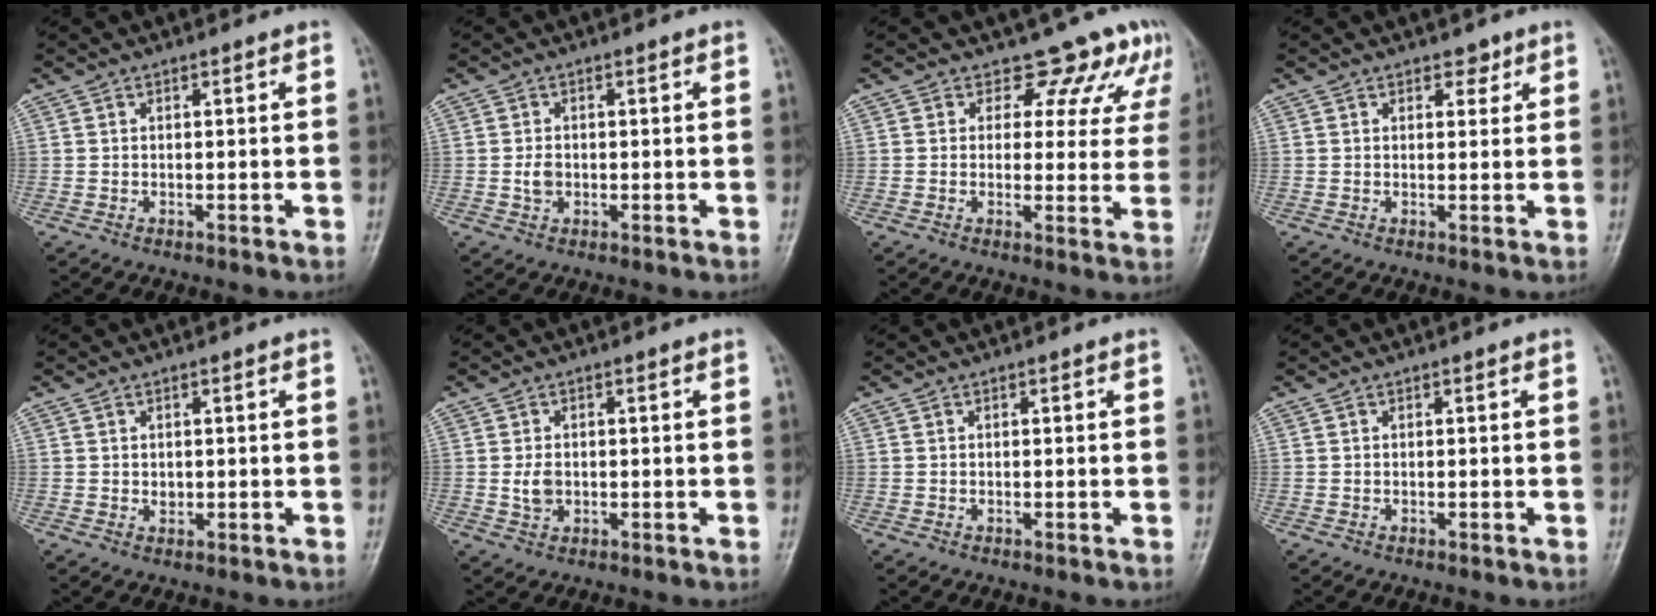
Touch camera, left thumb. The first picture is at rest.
{"total": 2.4, "force": [-0.3, 1.8, 1.5], "torque": [-0.023, 0.003, -0.007]}
{"total": 9.1, "force": [7.2, 5.4, 1.7], "torque": [0.029, -0.032, 0.060]}
{"total": 2.2, "force": [1.4, 1.4, 0.9], "torque": [0.005, -0.007, 0.017]}
{"total": 1.4, "force": [0.2, 1.1, 0.8], "torque": [-0.008, -0.001, 0.006]}
{"total": 3.1, "force": [-0.1, 2.3, 2.1], "torque": [-0.033, -0.001, 0.000]}
{"total": 0.0}
{"total": 0.0}